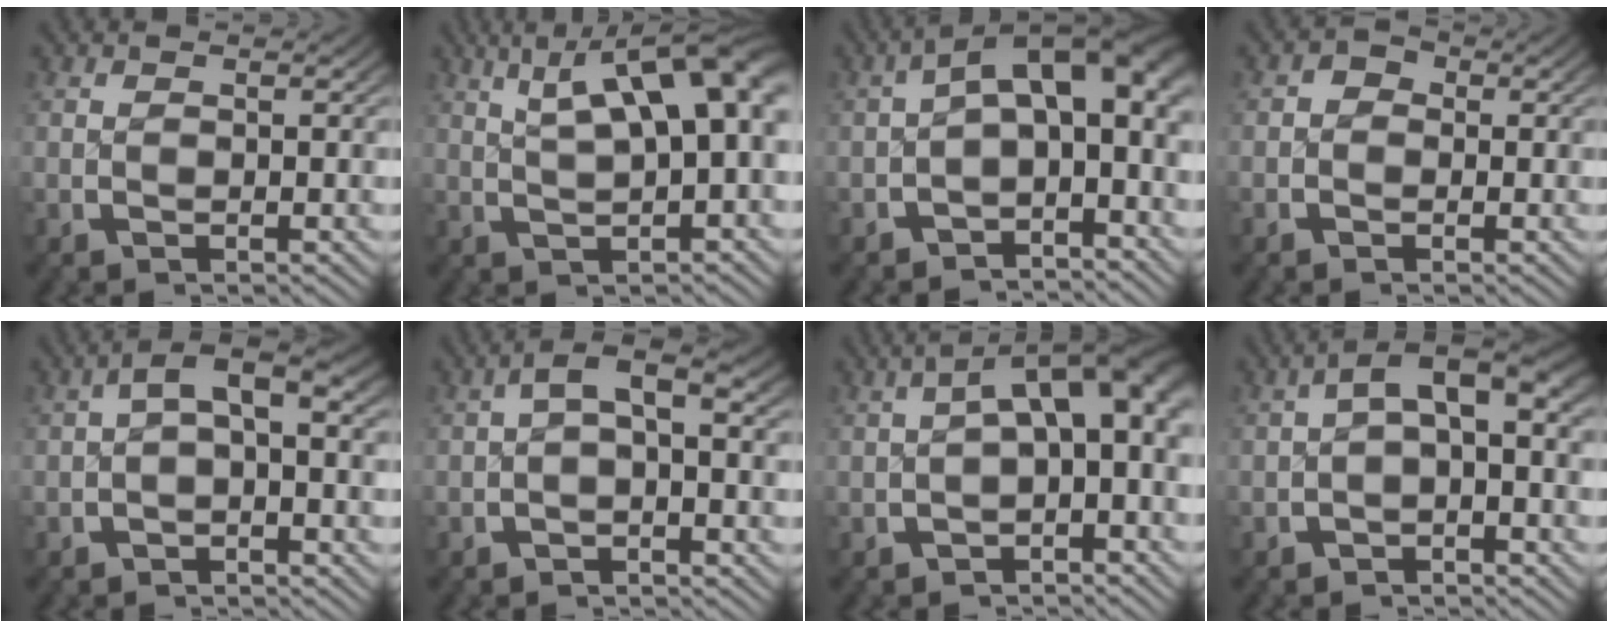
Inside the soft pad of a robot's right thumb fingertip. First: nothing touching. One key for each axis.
{"total": 9.4, "fx": 3.1, "fy": 4.4, "fz": 7.8, "tx": -0.103, "ty": 0.013, "tz": 0.051}
{"total": 7.9, "fx": -0.3, "fy": 4.5, "fz": 6.5, "tx": -0.090, "ty": -0.003, "tz": -0.005}
{"total": 1.7, "fx": -0.1, "fy": 1.5, "fz": 0.8, "tx": -0.012, "ty": 0.000, "tz": -0.008}
{"total": 4.0, "fx": 0.2, "fy": 2.2, "fz": 3.3, "tx": -0.048, "ty": 0.010, "tz": -0.001}
{"total": 3.4, "fx": 0.0, "fy": 1.9, "fz": 2.8, "tx": -0.042, "ty": 0.009, "tz": -0.003}
{"total": 7.0, "fx": 0.1, "fy": 3.6, "fz": 6.0, "tx": -0.079, "ty": 0.008, "tz": 0.004}
{"total": 5.0, "fx": 0.2, "fy": 2.8, "fz": 4.1, "tx": -0.056, "ty": 0.013, "tz": -0.002}